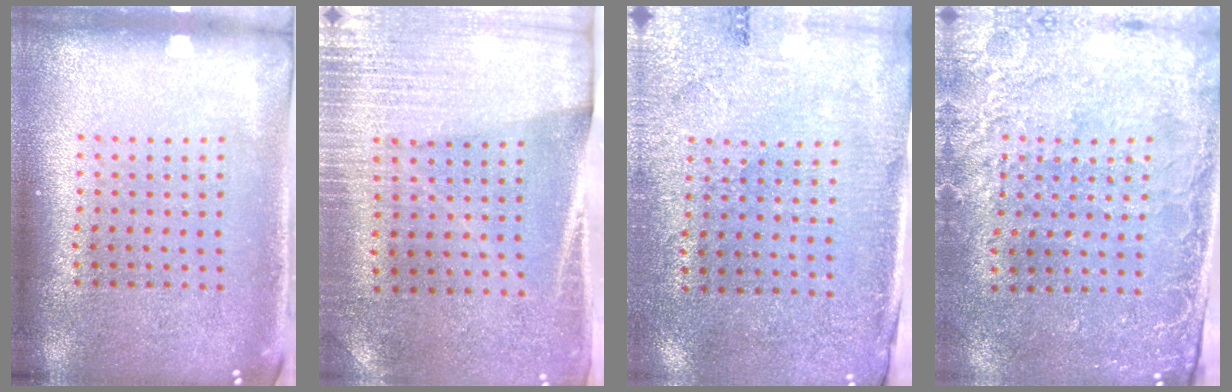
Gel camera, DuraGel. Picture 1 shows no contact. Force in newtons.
{"total": 2.9, "press": 2.6, "slide": 1.3}
{"total": 2.7, "press": 2.4, "slide": 1.3}
{"total": 2.6, "press": 2.2, "slide": 1.2}